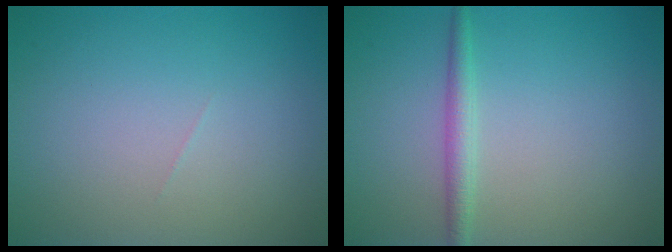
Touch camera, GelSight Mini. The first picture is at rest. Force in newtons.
{"total": 1.8, "press": 1.8, "slide": 0.0}